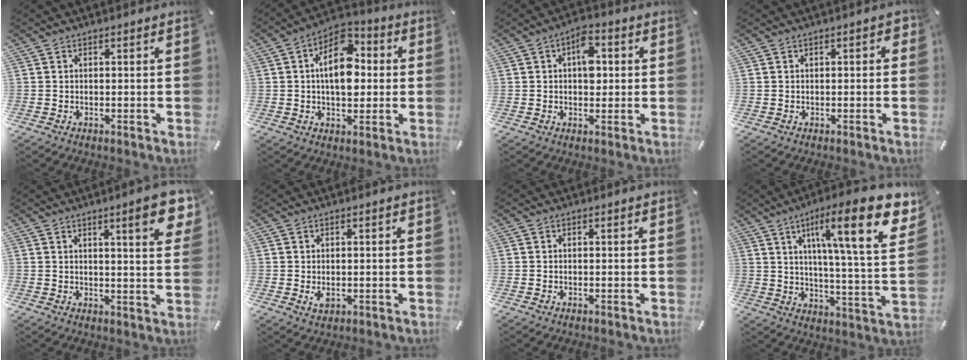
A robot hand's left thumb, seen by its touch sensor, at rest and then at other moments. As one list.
[{"total": 12.8, "force": [1.5, 8.2, 9.7], "torque": [-0.147, -0.006, 0.025]}, {"total": 7.1, "force": [1.2, 4.4, 5.4], "torque": [-0.059, -0.005, 0.011]}, {"total": 1.6, "force": [-0.3, 0.8, 1.3], "torque": [-0.022, 0.005, -0.005]}, {"total": 9.5, "force": [4.9, 1.8, 8.0], "torque": [-0.110, -0.022, 0.073]}, {"total": 2.4, "force": [-0.4, 1.5, 1.8], "torque": [-0.041, -0.001, -0.008]}, {"total": 0.0}, {"total": 20.9, "force": [10.0, 3.9, 17.9], "torque": [-0.272, -0.057, 0.138]}]